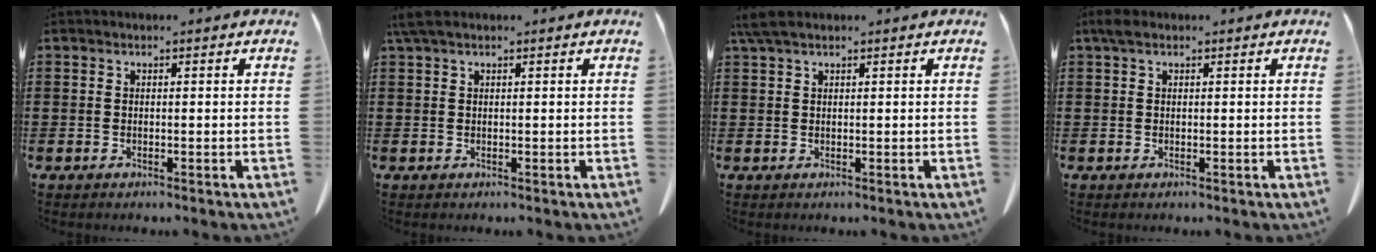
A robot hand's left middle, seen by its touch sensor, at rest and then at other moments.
{"total": 1.6, "force": [1.0, 0.3, 1.3], "torque": [-0.029, 0.001, 0.019]}
{"total": 2.4, "force": [1.6, 0.5, 1.8], "torque": [-0.039, 0.001, 0.030]}
{"total": 1.2, "force": [0.4, 0.7, 0.9], "torque": [-0.022, 0.004, 0.007]}